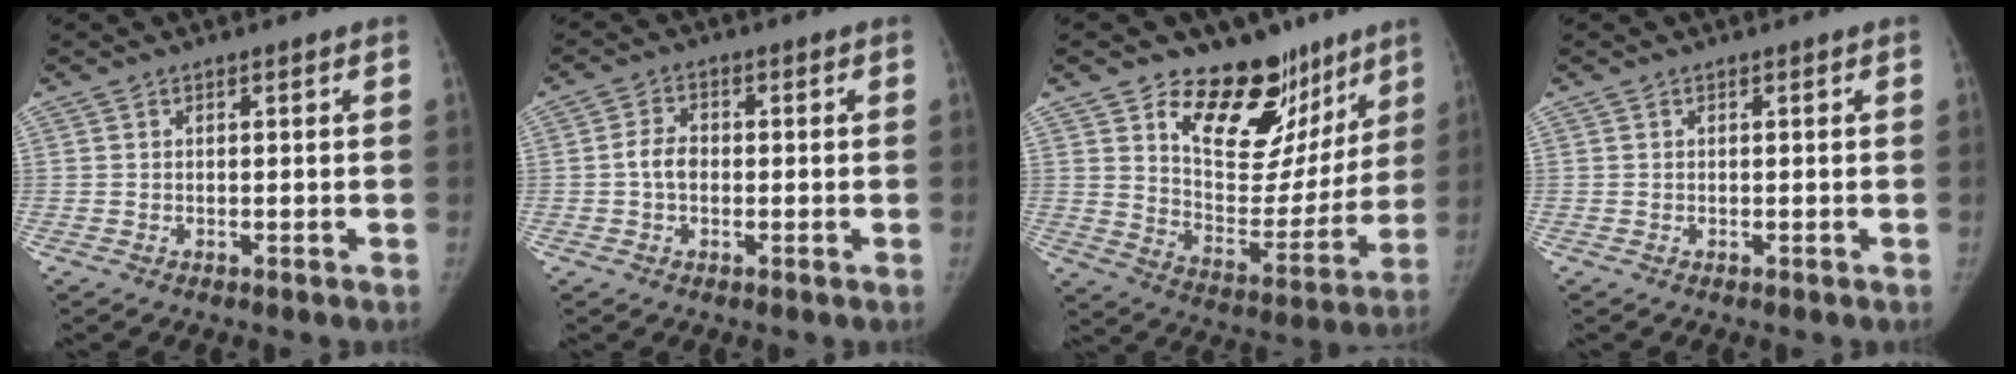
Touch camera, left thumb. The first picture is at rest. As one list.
[{"total": 3.9, "force": [-0.4, 2.8, 2.7], "torque": [-0.045, 0.012, -0.012]}, {"total": 21.8, "force": [14.1, 12.8, 10.7], "torque": [-0.079, -0.084, 0.216]}, {"total": 0.0}]